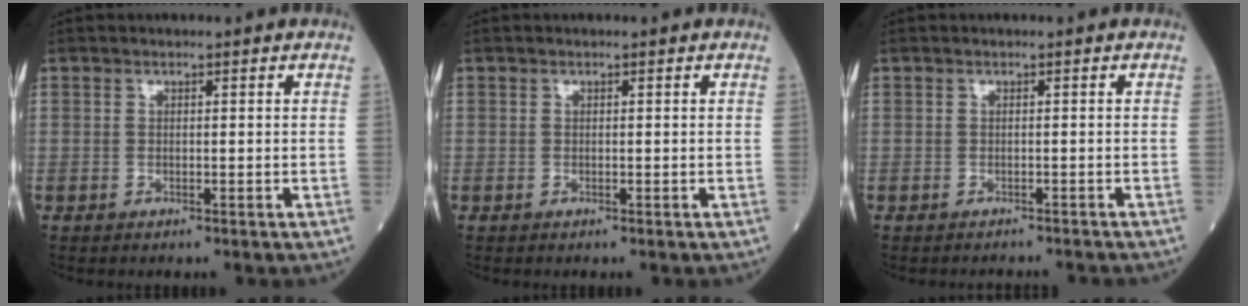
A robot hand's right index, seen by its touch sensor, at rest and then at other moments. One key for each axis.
{"total": 0.0}
{"total": 3.4, "fx": -3.4, "fy": 0.3, "fz": 0.5, "tx": -0.005, "ty": -0.011, "tz": -0.039}